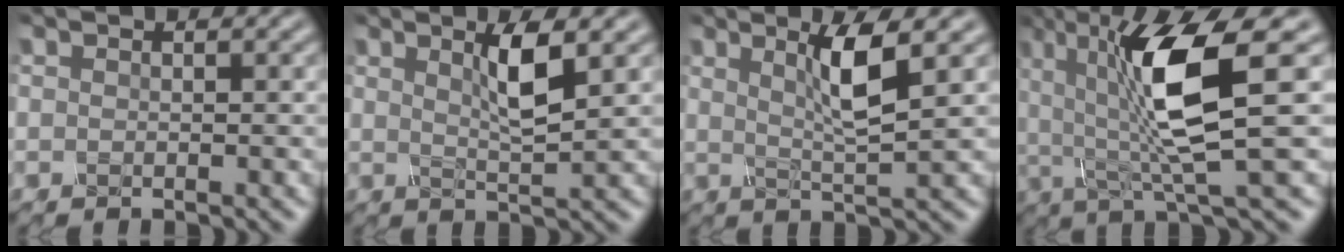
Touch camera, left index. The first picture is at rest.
{"total": 3.4, "force": [1.2, 0.6, 3.1], "torque": [-0.052, -0.005, 0.022]}
{"total": 4.0, "force": [1.2, 0.5, 3.8], "torque": [-0.068, -0.008, 0.026]}
{"total": 9.9, "force": [1.2, 2.2, 9.6], "torque": [-0.169, -0.004, 0.024]}